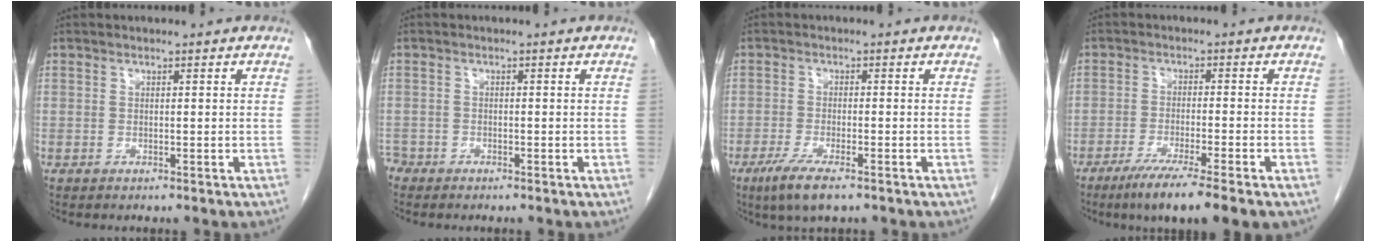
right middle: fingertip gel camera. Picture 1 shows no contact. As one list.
[{"total": 1.9, "force": [-1.7, 0.8, 0.1], "torque": [-0.001, 0.000, -0.030]}, {"total": 5.9, "force": [-3.8, 0.9, 4.4], "torque": [-0.088, -0.017, -0.063]}, {"total": 8.7, "force": [-5.9, -0.2, 6.4], "torque": [-0.103, -0.022, -0.092]}]